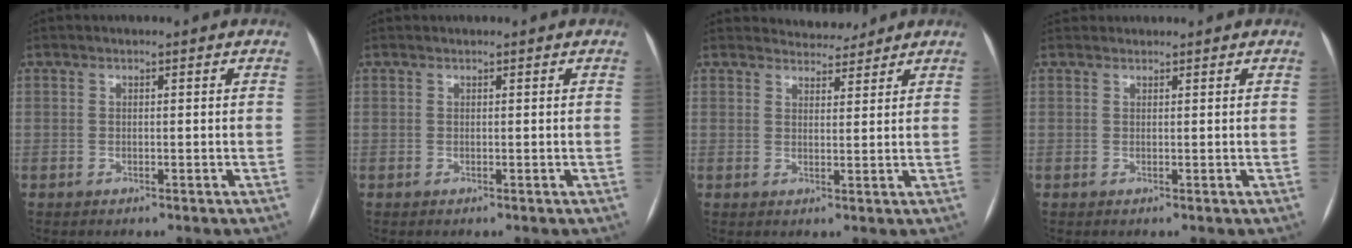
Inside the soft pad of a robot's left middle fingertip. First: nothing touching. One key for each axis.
{"total": 0.0}
{"total": 4.4, "fx": 4.3, "fy": 1.2, "fz": 0.1, "tx": 0.002, "ty": 0.006, "tz": 0.060}
{"total": 2.7, "fx": 2.6, "fy": 0.7, "fz": 0.3, "tx": -0.004, "ty": 0.034, "tz": 0.047}